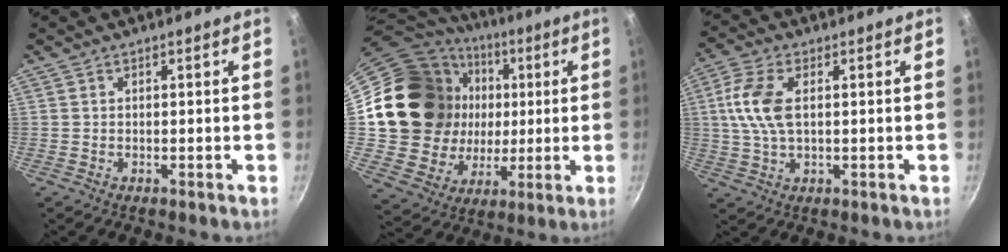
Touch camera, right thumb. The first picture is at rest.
{"total": 25.4, "force": [3.6, 21.4, 13.3], "torque": [-0.231, 0.017, 0.080]}
{"total": 8.7, "force": [1.4, 4.4, 7.4], "torque": [-0.156, 0.009, 0.022]}